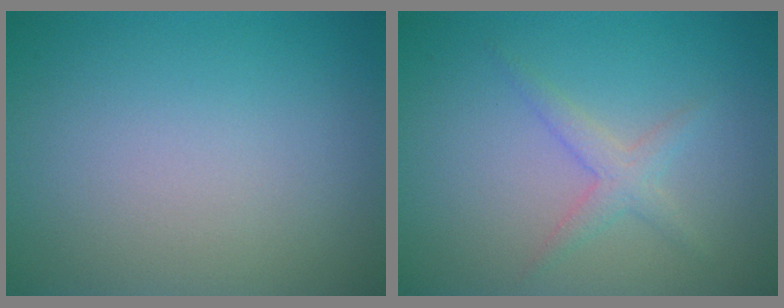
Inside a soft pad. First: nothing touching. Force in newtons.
{"total": 1.9, "press": 1.9, "slide": 0.1}